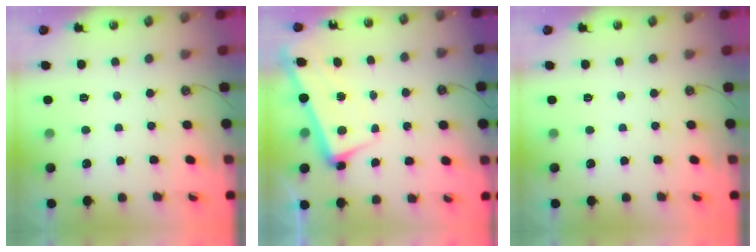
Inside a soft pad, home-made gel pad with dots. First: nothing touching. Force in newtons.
{"total": 2.2, "press": 2.0, "slide": 0.9}
{"total": 0.0}